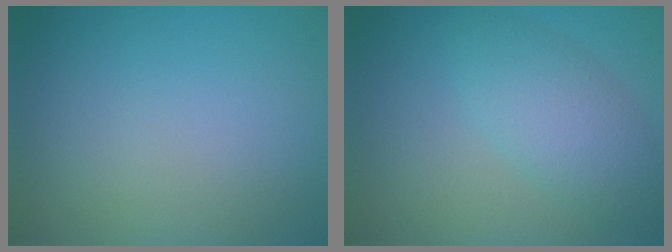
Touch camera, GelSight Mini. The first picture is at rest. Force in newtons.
{"total": 3.7, "press": 3.7, "slide": 0.1}